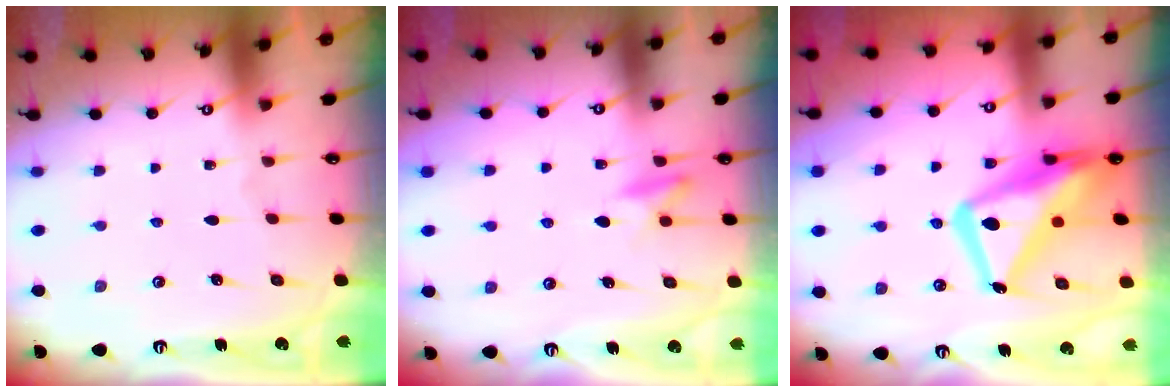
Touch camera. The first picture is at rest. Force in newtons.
{"total": 8.7, "press": 8.6, "slide": 1.4}
{"total": 19.8, "press": 19.7, "slide": 1.7}